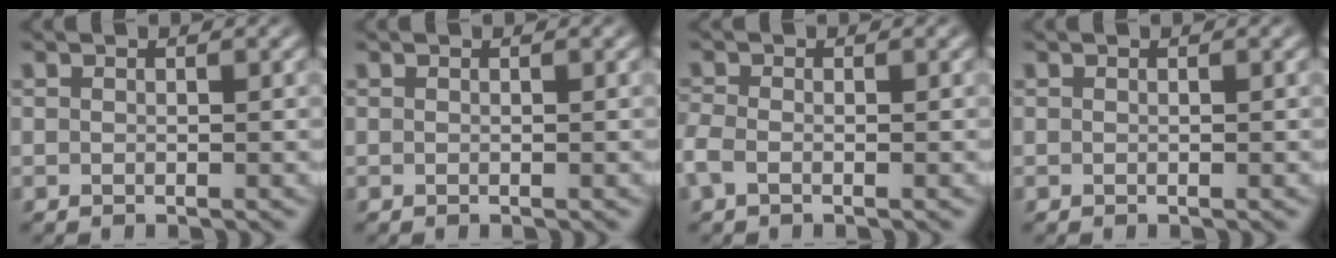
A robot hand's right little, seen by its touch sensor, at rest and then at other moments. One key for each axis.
{"total": 0.0}
{"total": 1.7, "fx": -1.0, "fy": 0.9, "fz": 1.0, "tx": -0.037, "ty": -0.012, "tz": -0.013}
{"total": 0.0}